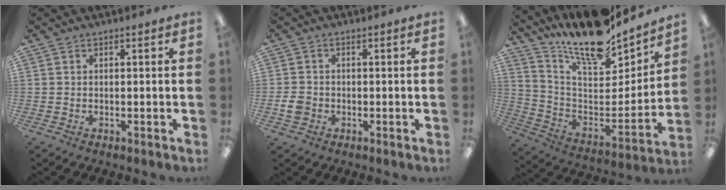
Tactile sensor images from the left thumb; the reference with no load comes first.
{"total": 3.3, "force": [-0.8, 2.8, 1.6], "torque": [-0.031, 0.006, -0.015]}
{"total": 17.7, "force": [15.6, 4.5, 7.1], "torque": [-0.132, -0.124, 0.270]}